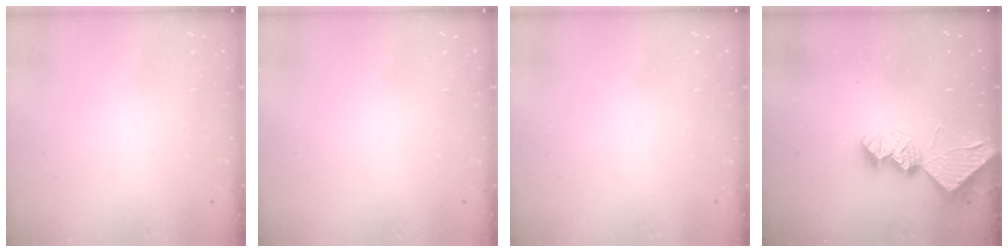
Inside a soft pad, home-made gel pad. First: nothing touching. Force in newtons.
{"total": 0.0}
{"total": 0.0}
{"total": 9.1, "press": 9.1, "slide": 0.4}